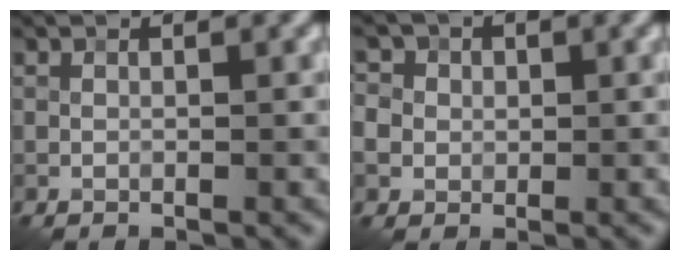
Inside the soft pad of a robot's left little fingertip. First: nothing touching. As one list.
[{"total": 5.8, "force": [0.6, 5.4, 2.1], "torque": [-0.048, 0.032, -0.016]}]